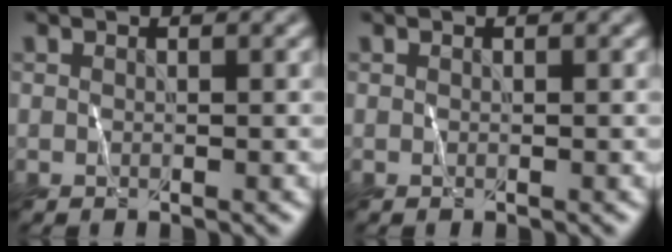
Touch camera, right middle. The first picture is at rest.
{"total": 0.0}